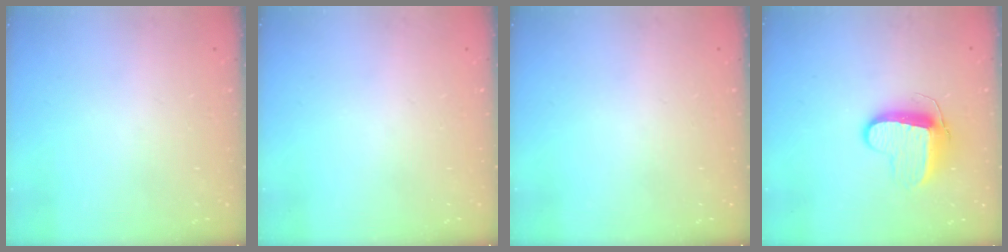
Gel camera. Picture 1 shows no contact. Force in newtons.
{"total": 0.0}
{"total": 0.0}
{"total": 10.3, "press": 10.3, "slide": 0.4}